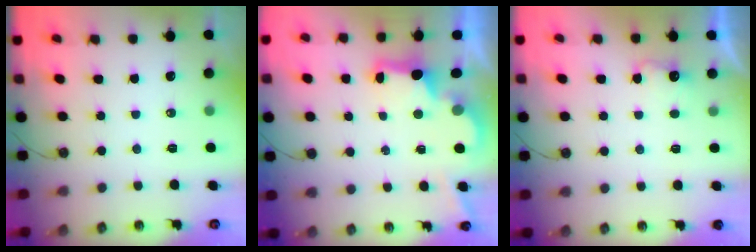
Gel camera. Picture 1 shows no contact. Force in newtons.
{"total": 2.9, "press": 2.7, "slide": 0.9}
{"total": 3.2, "press": 3.1, "slide": 0.9}